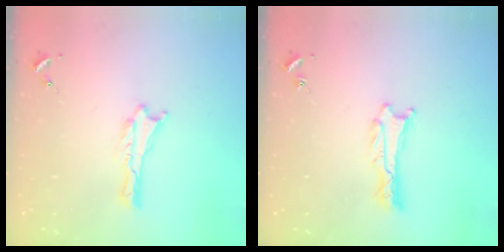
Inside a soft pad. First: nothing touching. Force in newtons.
{"total": 0.9, "press": 0.8, "slide": 0.1}